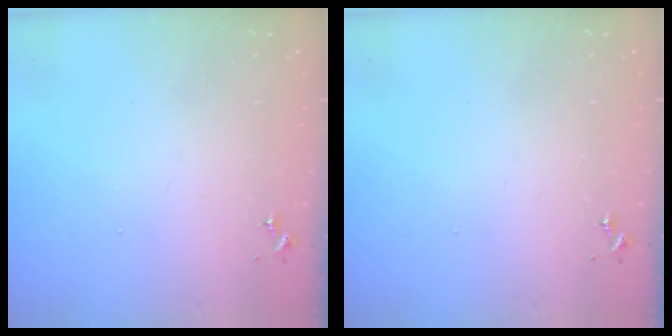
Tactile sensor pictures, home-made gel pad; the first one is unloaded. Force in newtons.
{"total": 0.0}